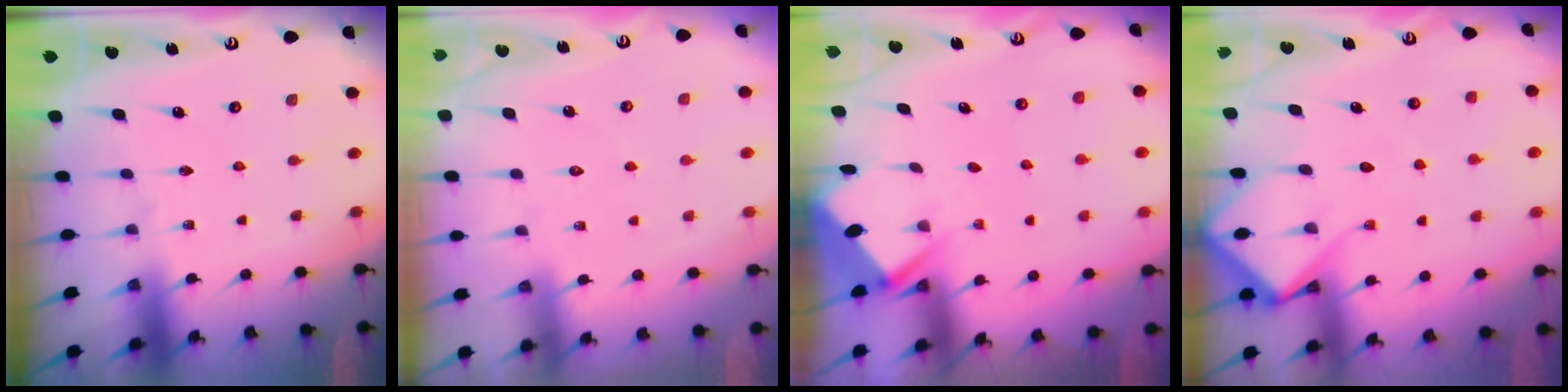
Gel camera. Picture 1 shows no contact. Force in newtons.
{"total": 4.2, "press": 4.2, "slide": 0.5}
{"total": 2.9, "press": 2.9, "slide": 0.3}
{"total": 8.9, "press": 8.8, "slide": 0.8}